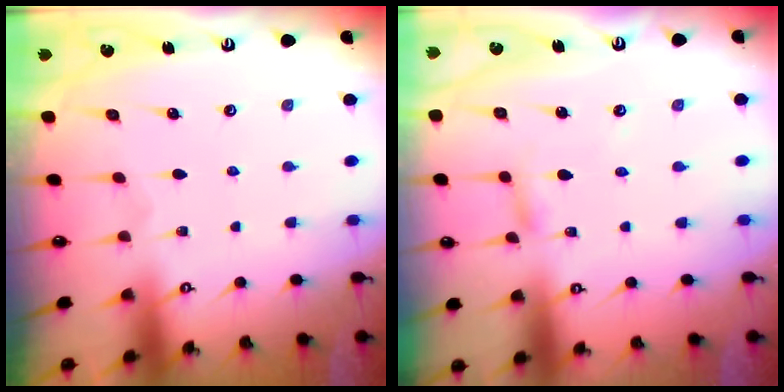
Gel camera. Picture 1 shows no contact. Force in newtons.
{"total": 2.9, "press": 2.9, "slide": 0.1}